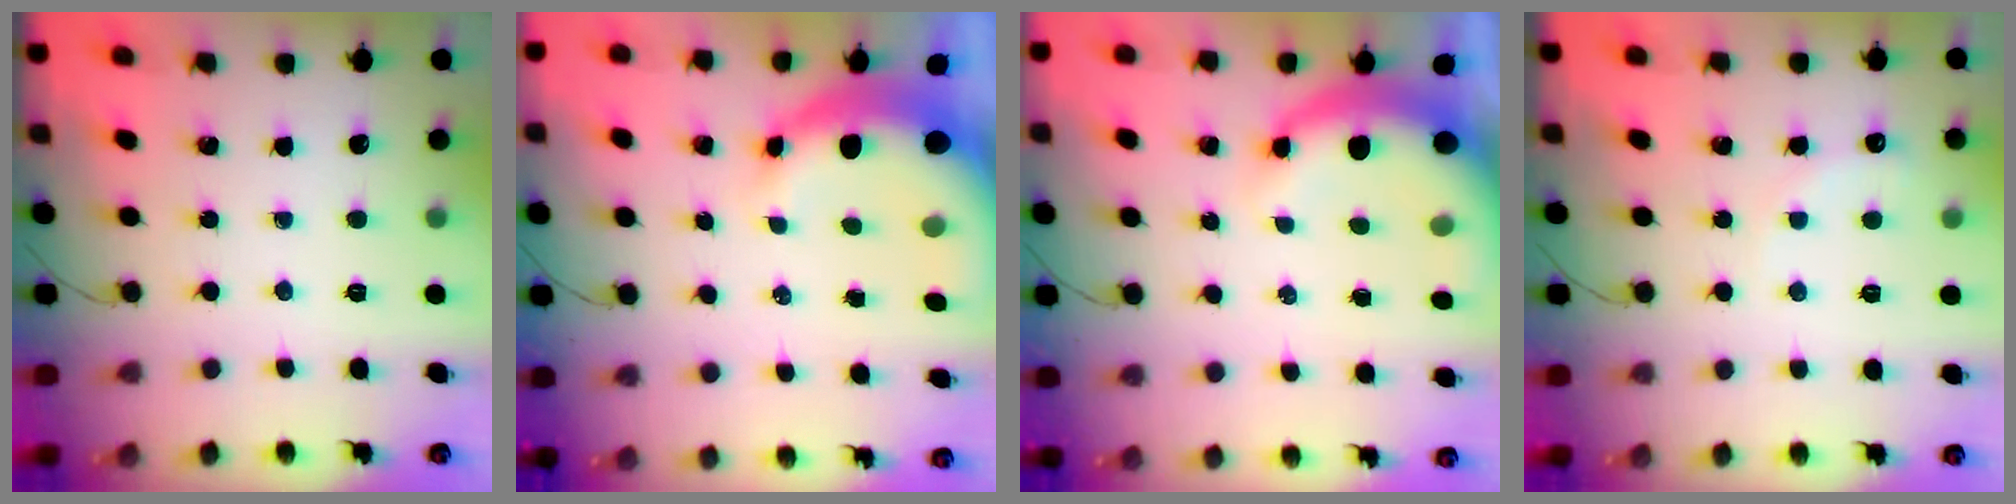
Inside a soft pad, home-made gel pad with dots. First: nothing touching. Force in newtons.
{"total": 10.3, "press": 10.1, "slide": 2.1}
{"total": 9.2, "press": 9.2, "slide": 1.2}
{"total": 5.4, "press": 5.2, "slide": 1.5}